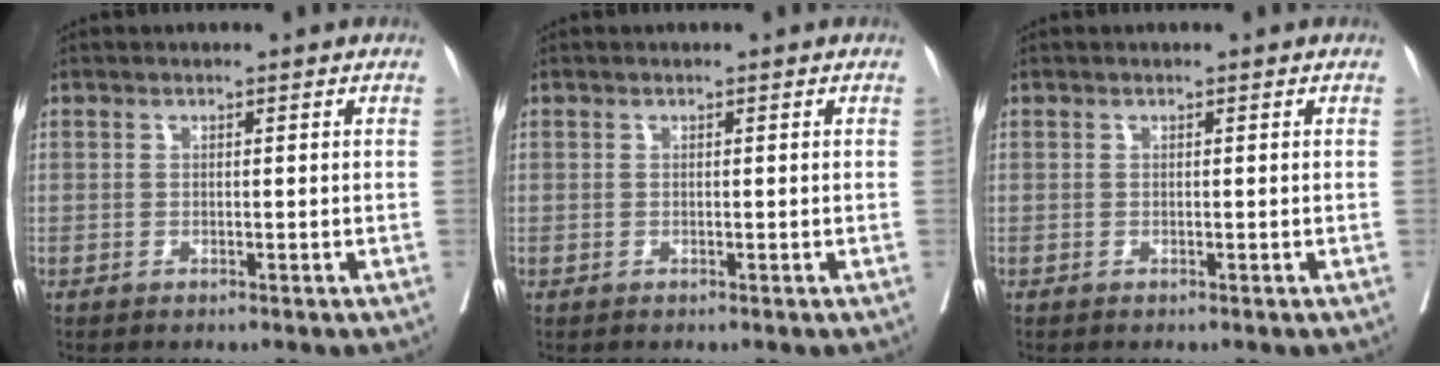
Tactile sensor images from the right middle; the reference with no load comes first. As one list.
[{"total": 0.0}, {"total": 0.0}]